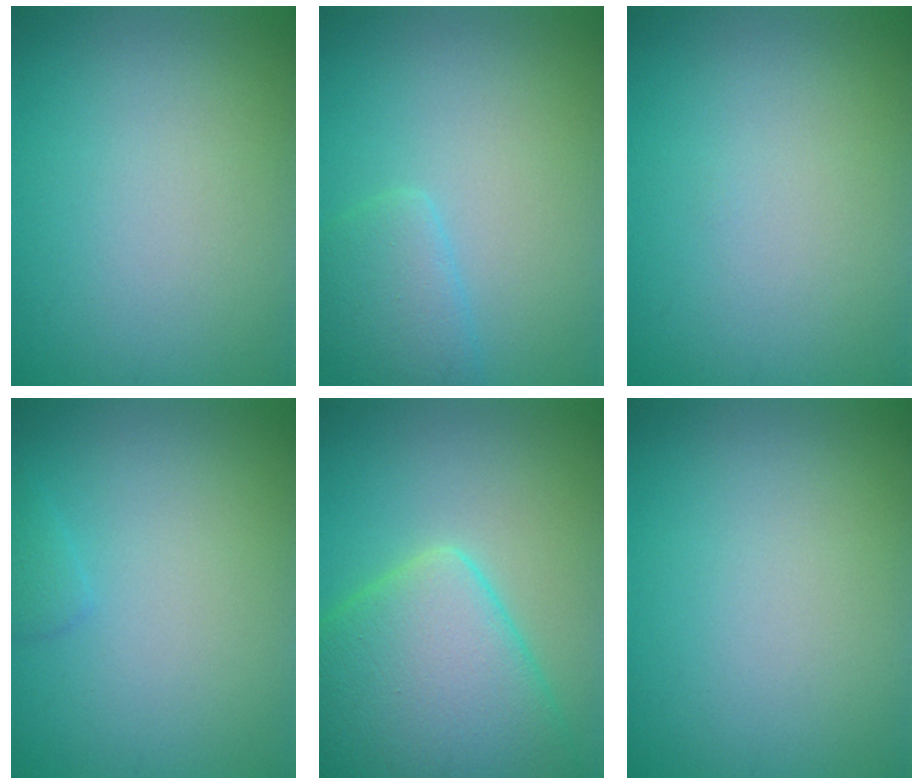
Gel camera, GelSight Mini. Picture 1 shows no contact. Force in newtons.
{"total": 2.6, "press": 2.6, "slide": 0.2}
{"total": 0.0}
{"total": 0.9, "press": 0.9, "slide": 0.1}
{"total": 11.2, "press": 11.2, "slide": 0.5}
{"total": 0.0}